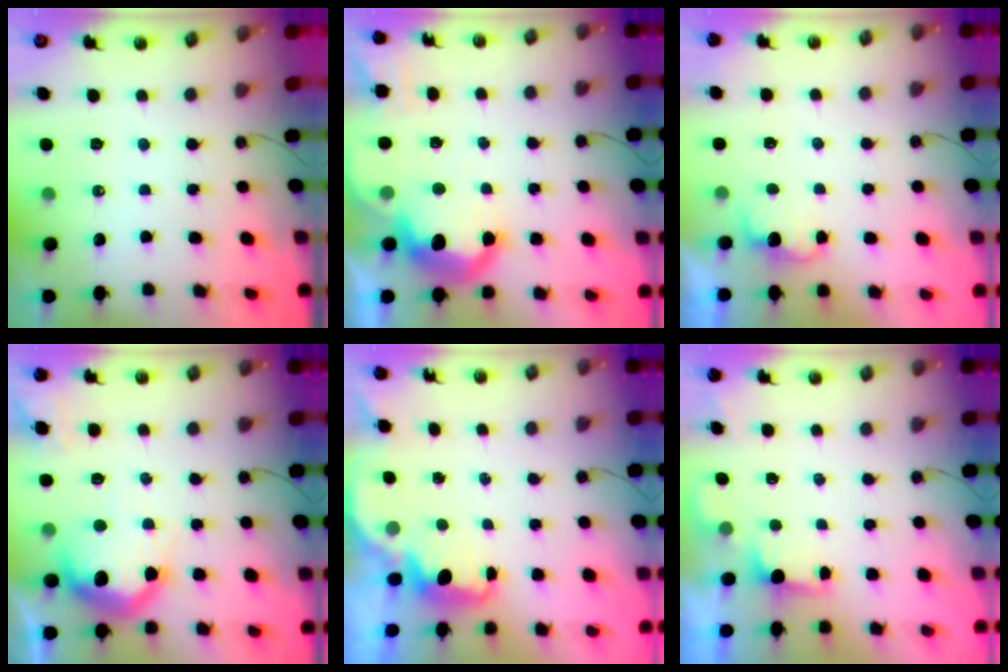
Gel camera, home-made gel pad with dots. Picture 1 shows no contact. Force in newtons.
{"total": 14.6, "press": 14.5, "slide": 1.0}
{"total": 2.9, "press": 2.8, "slide": 0.8}
{"total": 18.6, "press": 18.6, "slide": 1.4}
{"total": 2.3, "press": 2.2, "slide": 0.6}
{"total": 0.9, "press": 0.4, "slide": 0.8}